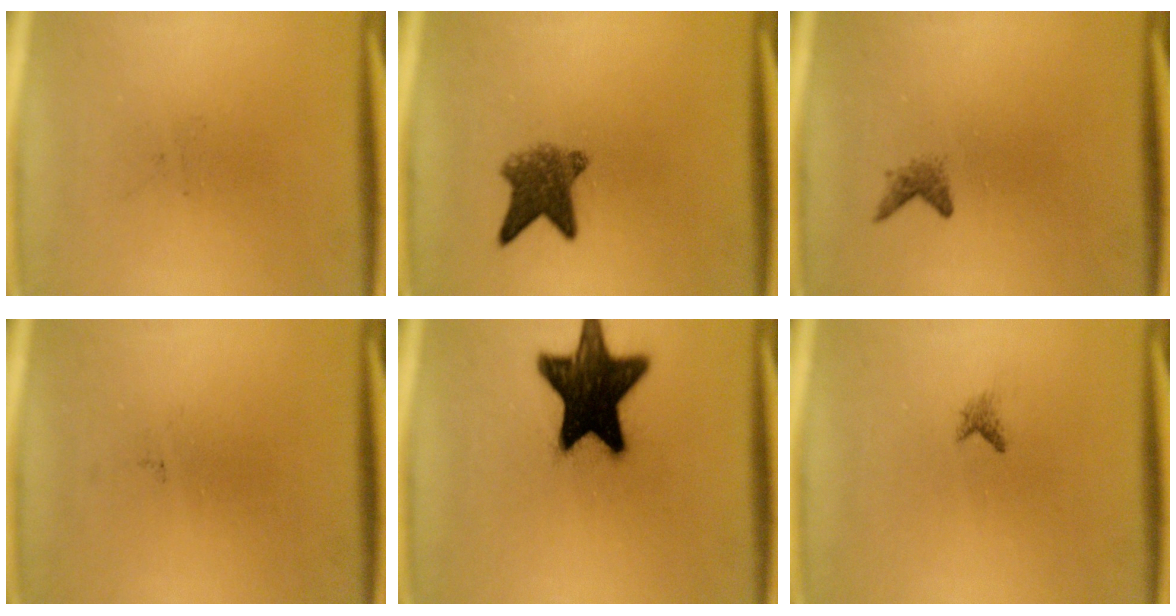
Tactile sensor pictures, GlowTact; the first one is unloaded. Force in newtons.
{"total": 5.6}
{"total": 1.2}
{"total": 0.0}
{"total": 18.9}
{"total": 0.8}